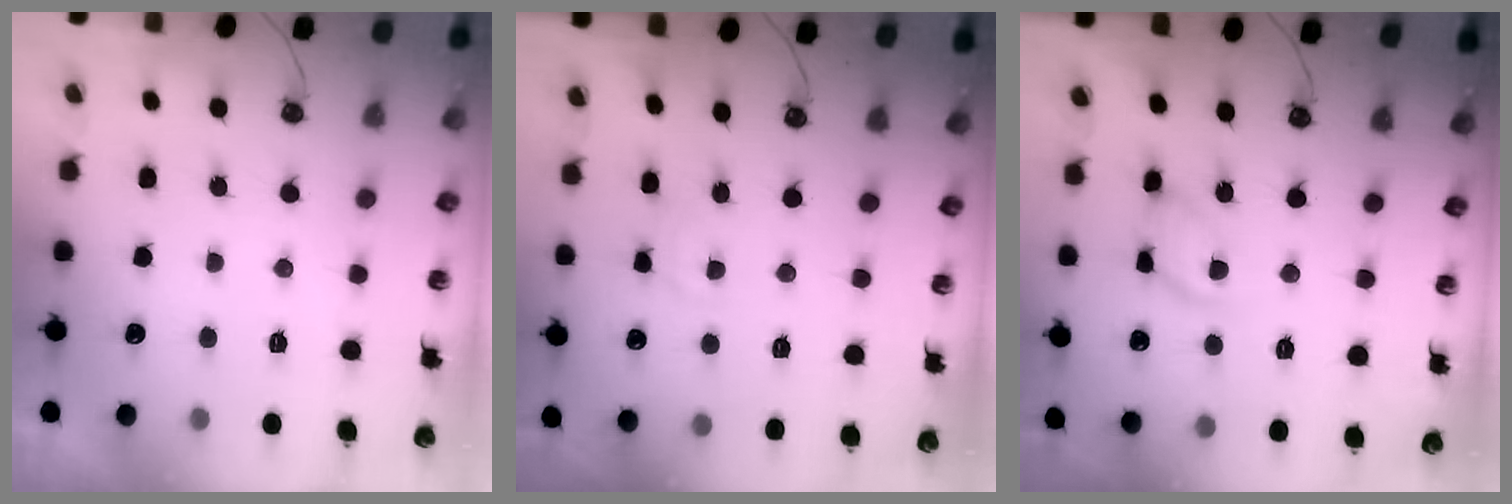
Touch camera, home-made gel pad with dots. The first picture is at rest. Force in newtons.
{"total": 1.6, "press": 1.6, "slide": 0.2}
{"total": 10.6, "press": 10.6, "slide": 1.0}